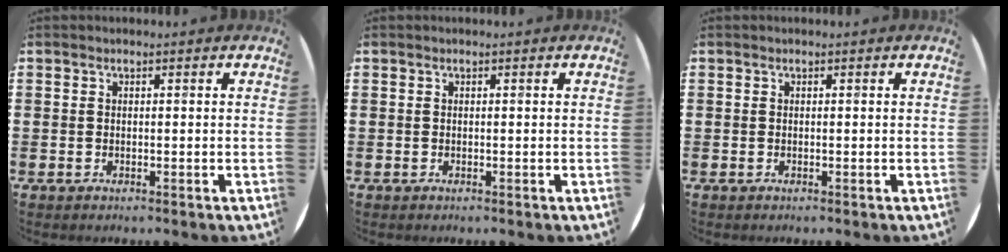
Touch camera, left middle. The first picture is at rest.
{"total": 0.0}
{"total": 0.0}